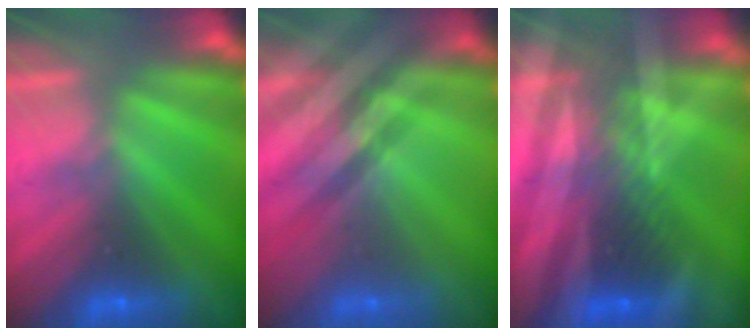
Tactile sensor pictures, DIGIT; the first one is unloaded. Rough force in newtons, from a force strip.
{"total": 2.4}
{"total": 2.9}